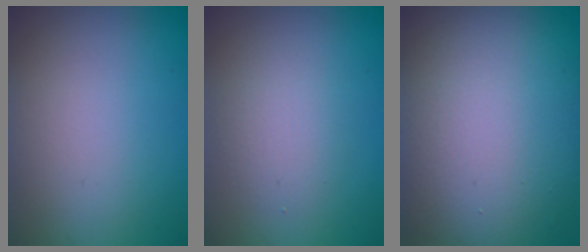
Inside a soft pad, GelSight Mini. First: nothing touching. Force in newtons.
{"total": 2.3, "press": 2.3, "slide": 0.2}
{"total": 15.4, "press": 15.4, "slide": 0.9}